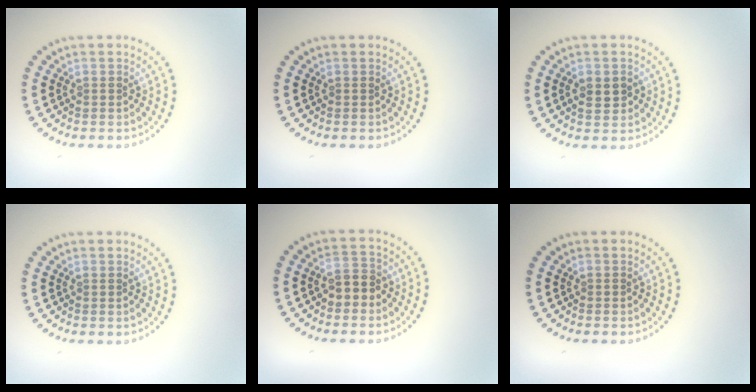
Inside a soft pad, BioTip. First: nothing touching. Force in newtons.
{"total": 0.0}
{"total": 2.2, "press": 2.2, "slide": 0.1}
{"total": 0.0}
{"total": 2.4, "press": 2.4, "slide": 0.7}
{"total": 0.0}